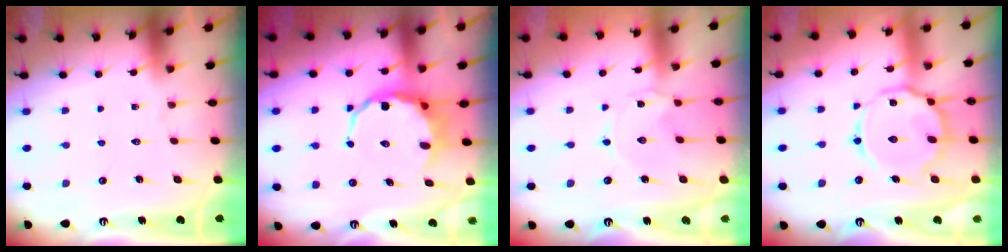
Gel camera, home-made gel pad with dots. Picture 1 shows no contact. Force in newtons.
{"total": 8.1, "press": 7.8, "slide": 2.1}
{"total": 0.0}
{"total": 13.6, "press": 13.5, "slide": 1.0}